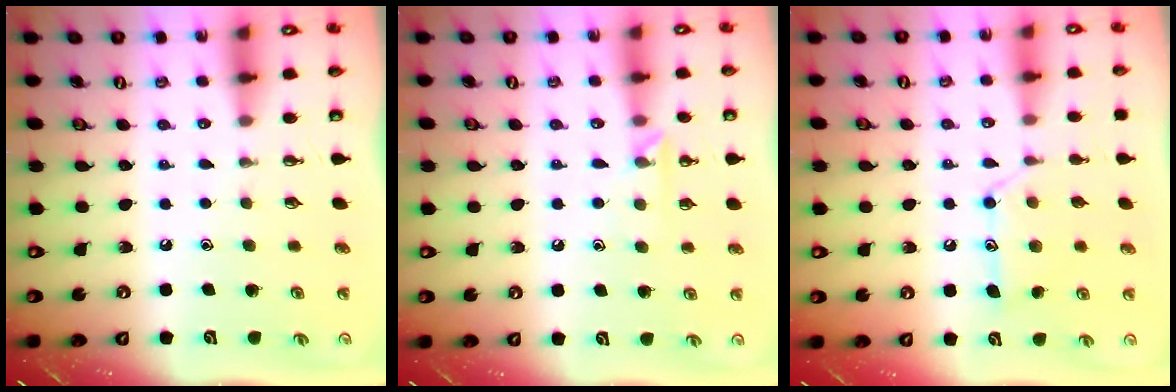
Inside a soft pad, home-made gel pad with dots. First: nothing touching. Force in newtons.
{"total": 5.0, "press": 4.9, "slide": 0.7}
{"total": 13.5, "press": 13.5, "slide": 0.8}